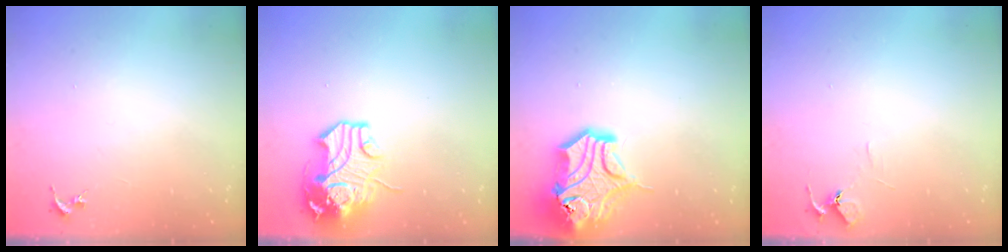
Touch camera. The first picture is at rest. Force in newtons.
{"total": 13.9, "press": 13.7, "slide": 2.3}
{"total": 16.7, "press": 16.5, "slide": 2.5}
{"total": 5.8, "press": 5.8, "slide": 0.6}